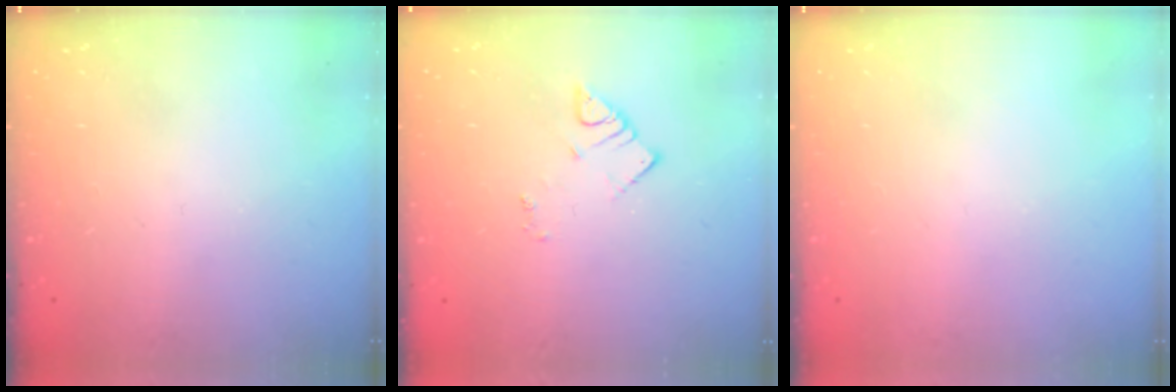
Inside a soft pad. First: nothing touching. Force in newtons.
{"total": 2.7, "press": 2.7, "slide": 0.4}
{"total": 0.0}